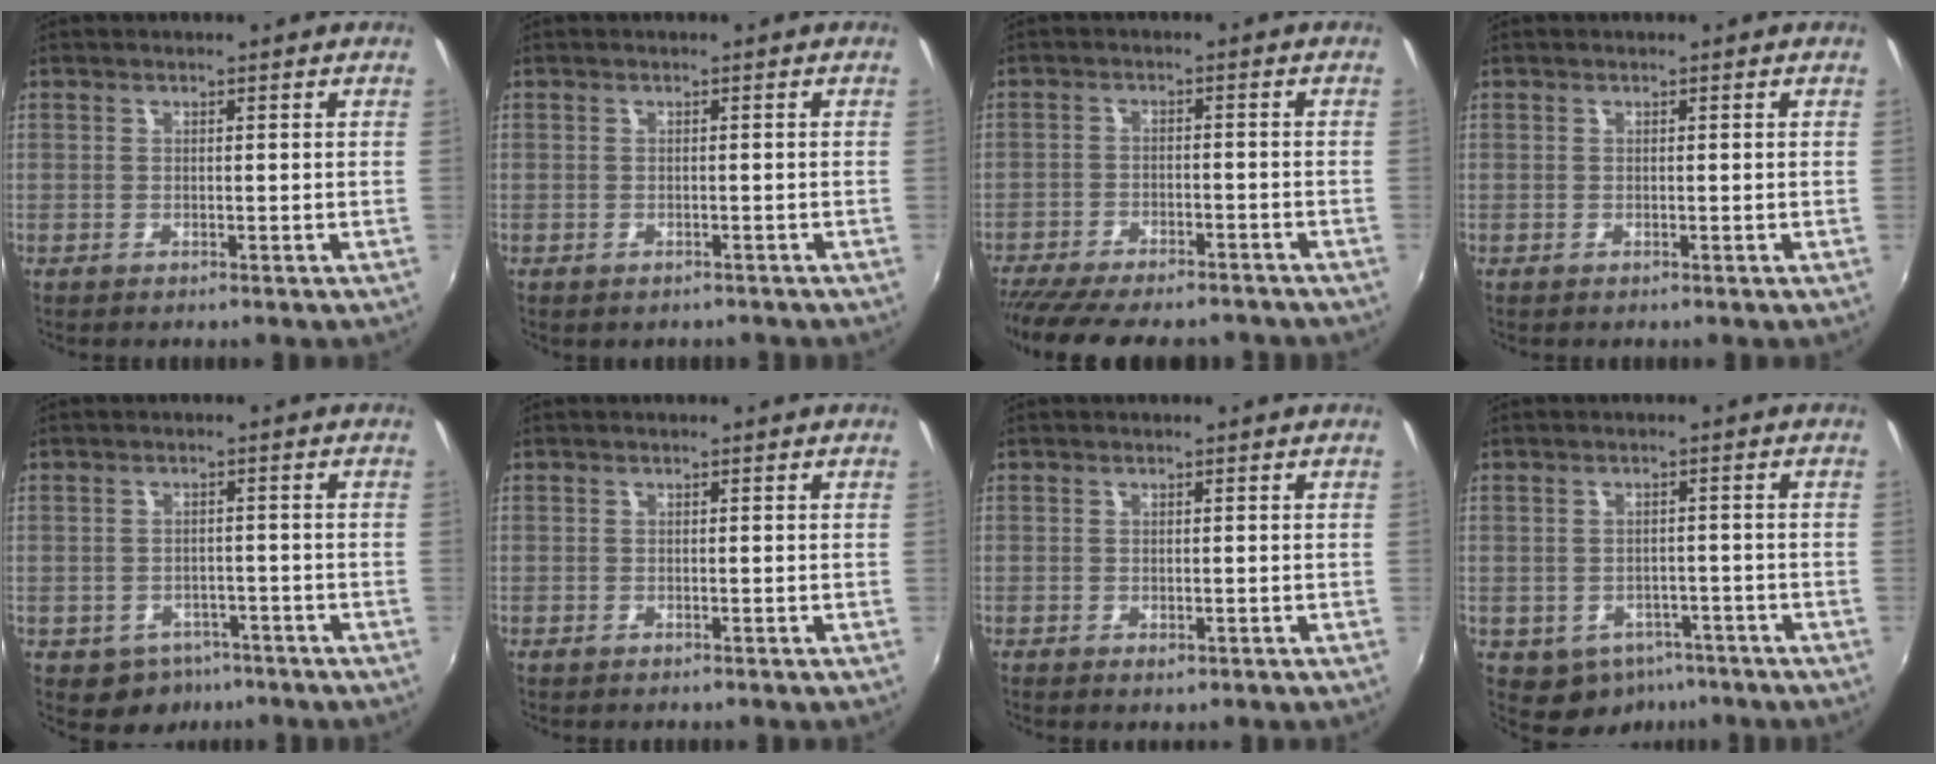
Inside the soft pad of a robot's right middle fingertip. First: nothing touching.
{"total": 1.6, "force": [-1.2, 0.8, 0.5], "torque": [-0.013, -0.007, -0.014]}
{"total": 17.1, "force": [-14.4, 4.7, 7.9], "torque": [-0.165, -0.035, -0.211]}
{"total": 0.0}
{"total": 5.8, "force": [-3.4, 4.4, 1.5], "torque": [-0.041, -0.001, -0.038]}
{"total": 0.0}
{"total": 0.6, "force": [-0.2, 0.4, 0.4], "torque": [-0.005, -0.003, -0.004]}
{"total": 6.5, "force": [-3.8, 4.8, 2.1], "torque": [-0.052, -0.005, -0.039]}